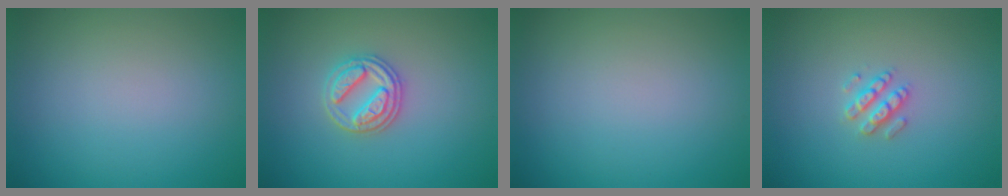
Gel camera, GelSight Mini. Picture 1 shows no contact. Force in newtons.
{"total": 3.0, "press": 2.8, "slide": 1.0}
{"total": 0.0}
{"total": 2.1, "press": 2.0, "slide": 0.5}